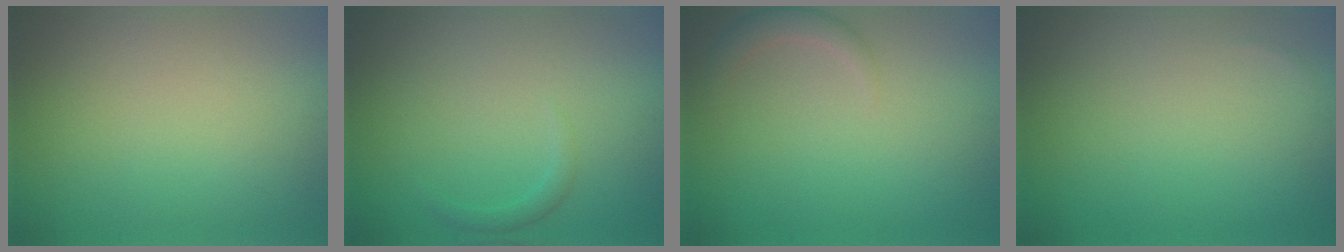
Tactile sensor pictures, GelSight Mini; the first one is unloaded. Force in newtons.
{"total": 1.0, "press": 1.0, "slide": 0.1}
{"total": 1.7, "press": 1.7, "slide": 0.1}
{"total": 0.0}